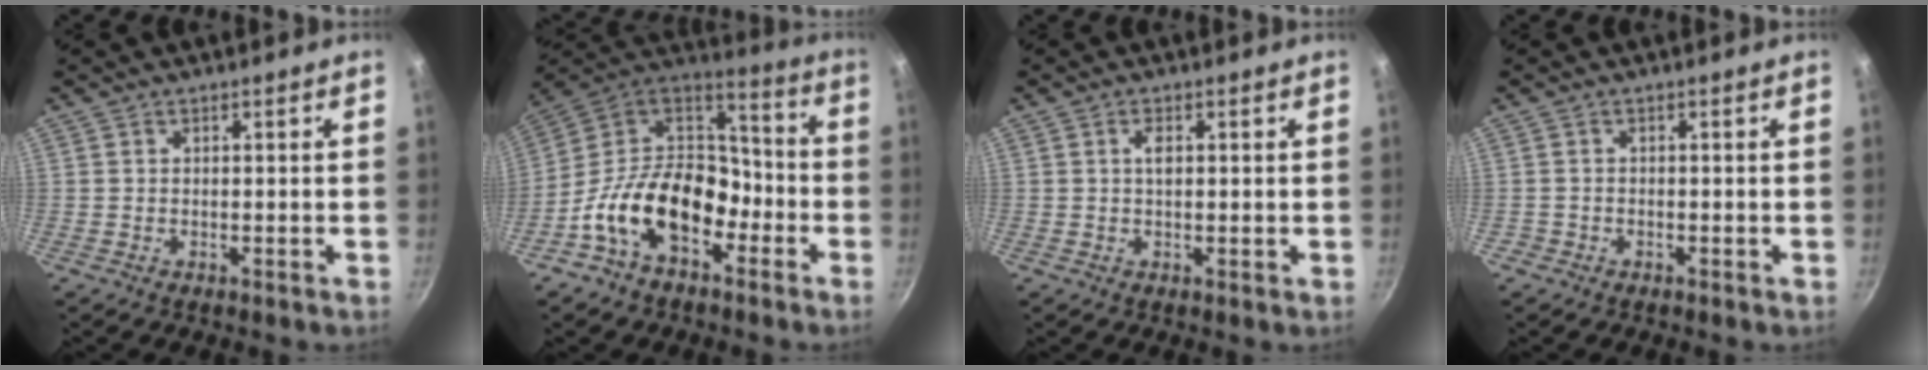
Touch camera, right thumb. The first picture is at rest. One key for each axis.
{"total": 18.6, "fx": -7.8, "fy": 11.8, "fz": 12.0, "tx": -0.163, "ty": 0.075, "tz": -0.154}
{"total": 1.2, "fx": 0.4, "fy": 0.0, "fz": 1.1, "tx": -0.019, "ty": -0.001, "tz": 0.008}
{"total": 0.8, "fx": -0.5, "fy": 0.6, "fz": 0.0, "tx": -0.004, "ty": 0.007, "tz": -0.009}